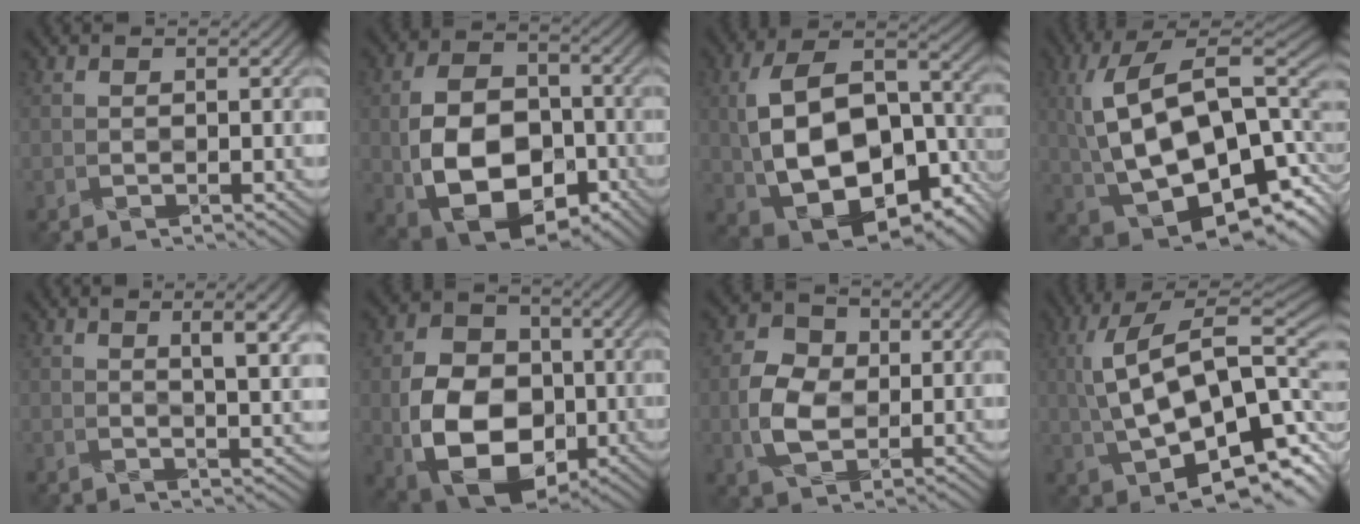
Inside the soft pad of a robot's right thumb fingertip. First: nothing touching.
{"total": 12.7, "force": [-3.4, 8.5, 8.8], "torque": [-0.176, -0.015, -0.067]}
{"total": 15.9, "force": [-2.9, 9.7, 12.3], "torque": [-0.235, -0.007, -0.034]}
{"total": 17.7, "force": [1.4, 9.7, 14.8], "torque": [-0.261, -0.003, 0.048]}
{"total": 5.0, "force": [2.7, 0.6, 4.2], "torque": [-0.058, 0.012, 0.043]}
{"total": 13.0, "force": [-2.6, 9.5, 8.4], "torque": [-0.174, -0.020, -0.051]}
{"total": 5.7, "force": [0.3, 4.3, 3.7], "torque": [-0.086, 0.010, -0.002]}
{"total": 17.1, "force": [0.0, 8.0, 15.1], "torque": [-0.247, 0.003, 0.004]}